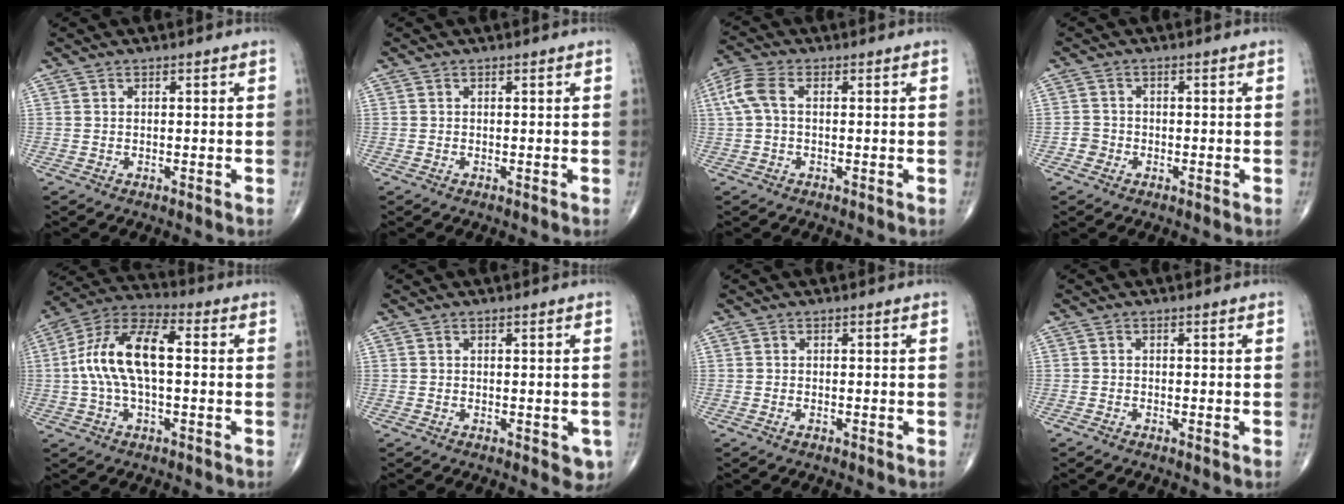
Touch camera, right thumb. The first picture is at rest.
{"total": 0.0}
{"total": 5.6, "force": [0.6, 3.1, 4.6], "torque": [-0.121, 0.019, 0.009]}
{"total": 1.9, "force": [-0.9, 1.7, 0.2], "torque": [0.006, 0.007, -0.024]}
{"total": 14.4, "force": [0.6, 6.6, 12.8], "torque": [-0.252, 0.040, 0.002]}
{"total": 3.0, "force": [-1.0, 1.6, 2.3], "torque": [-0.003, 0.000, -0.013]}
{"total": 0.6, "force": [-0.4, 0.2, 0.3], "torque": [-0.005, 0.000, -0.008]}
{"total": 0.9, "force": [-0.6, 0.3, 0.6], "torque": [-0.007, -0.002, -0.016]}